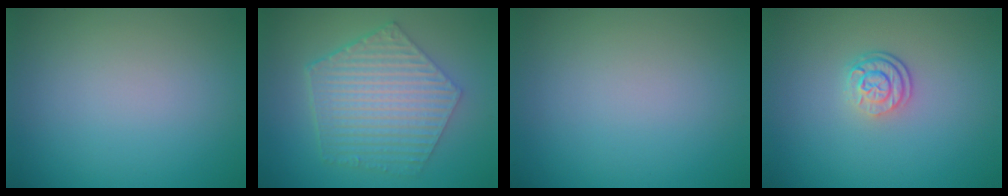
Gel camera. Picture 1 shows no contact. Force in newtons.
{"total": 6.6, "press": 4.9, "slide": 4.4}
{"total": 0.0}
{"total": 2.7, "press": 2.0, "slide": 1.8}